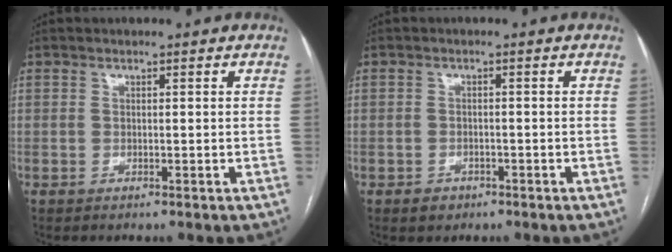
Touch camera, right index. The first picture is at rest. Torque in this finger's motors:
{"motor_torque": [0.30, -0.10, 0.01, 0.00]}